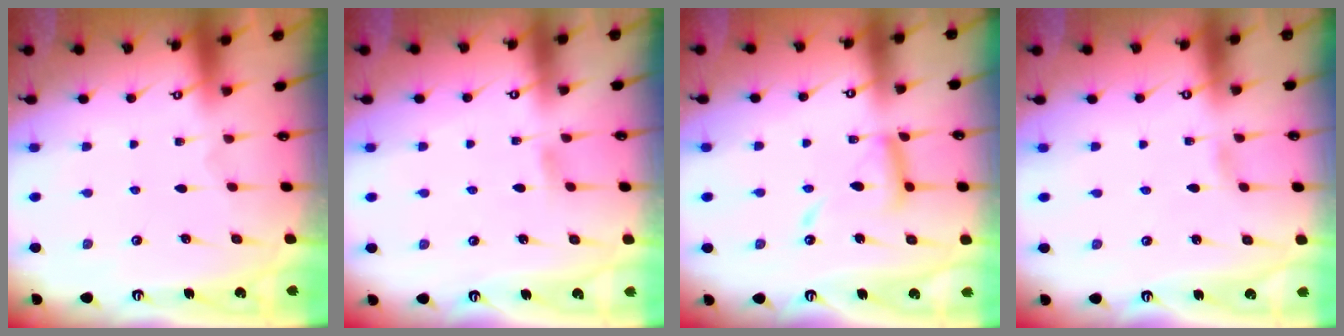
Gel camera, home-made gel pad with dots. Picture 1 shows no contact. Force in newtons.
{"total": 3.8, "press": 3.7, "slide": 0.6}
{"total": 13.0, "press": 12.9, "slide": 1.1}
{"total": 1.2, "press": 1.2, "slide": 0.1}